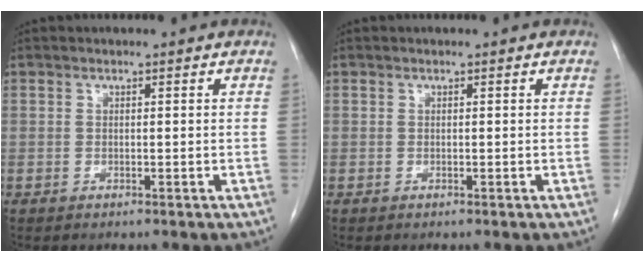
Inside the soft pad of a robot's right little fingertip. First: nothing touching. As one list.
[{"total": 0.0}]